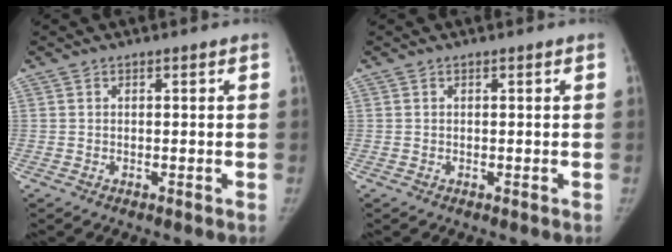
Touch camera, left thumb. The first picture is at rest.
{"total": 0.0}